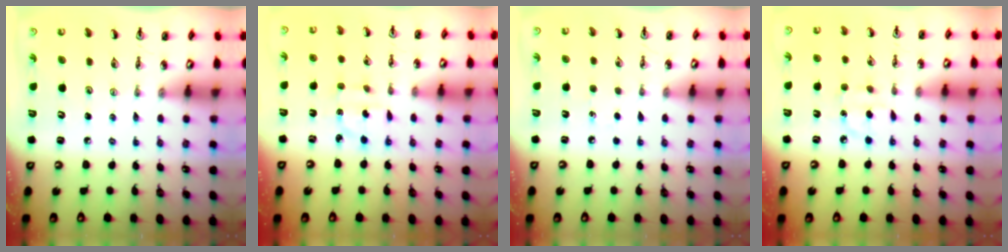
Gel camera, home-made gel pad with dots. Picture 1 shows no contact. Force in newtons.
{"total": 3.6, "press": 3.5, "slide": 0.9}
{"total": 3.7, "press": 3.6, "slide": 0.5}
{"total": 7.3, "press": 7.3, "slide": 0.7}